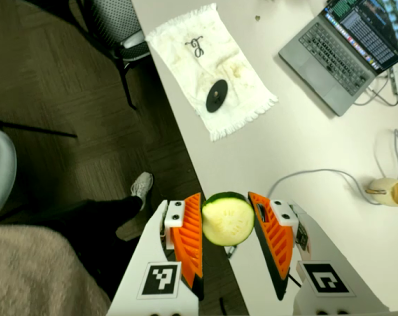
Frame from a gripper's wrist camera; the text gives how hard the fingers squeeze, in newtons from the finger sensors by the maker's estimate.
{"total": 9.3, "left": 9.1, "right": 9.4}